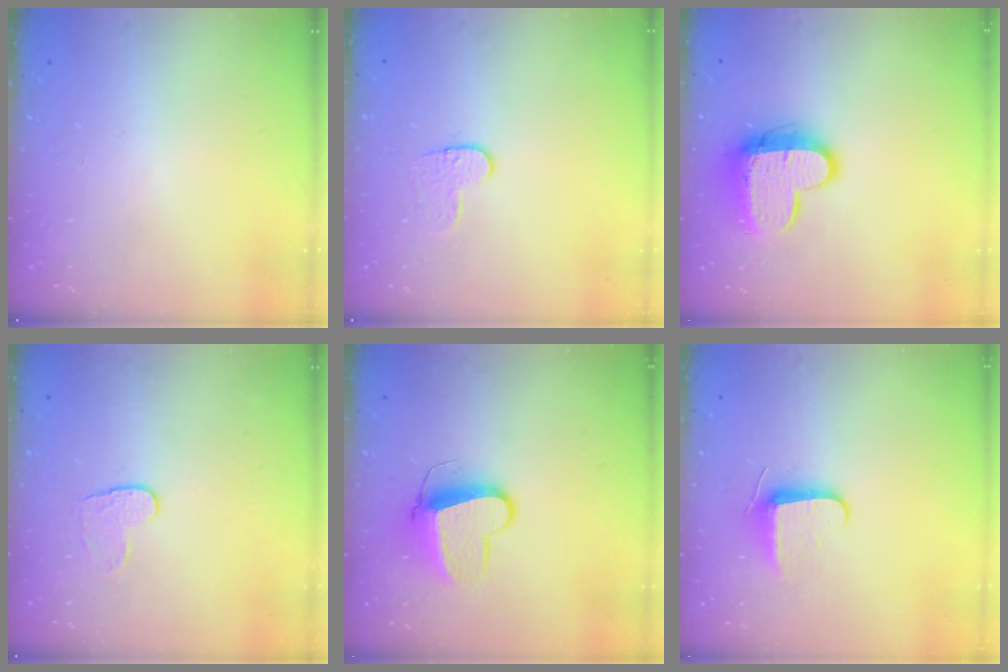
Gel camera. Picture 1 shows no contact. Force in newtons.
{"total": 5.8, "press": 5.7, "slide": 0.4}
{"total": 14.4, "press": 14.4, "slide": 1.0}
{"total": 5.8, "press": 5.7, "slide": 0.5}
{"total": 10.9, "press": 10.8, "slide": 1.3}
{"total": 8.7, "press": 8.6, "slide": 1.4}